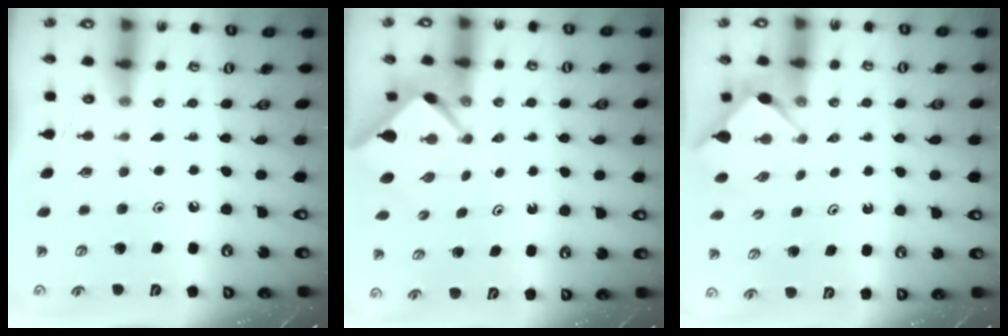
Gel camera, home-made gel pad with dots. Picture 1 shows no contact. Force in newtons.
{"total": 2.6, "press": 2.6, "slide": 0.4}
{"total": 2.7, "press": 2.7, "slide": 0.3}